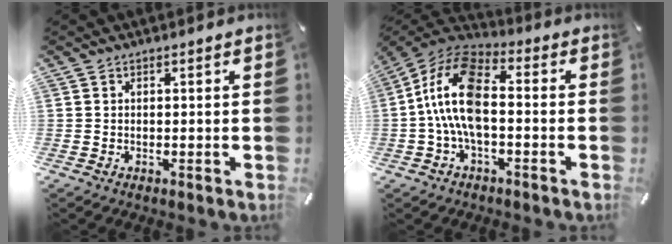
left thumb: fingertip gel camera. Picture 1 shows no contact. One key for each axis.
{"total": 14.1, "fx": -1.6, "fy": 7.0, "fz": 12.1, "tx": -0.256, "ty": 0.009, "tz": -0.030}